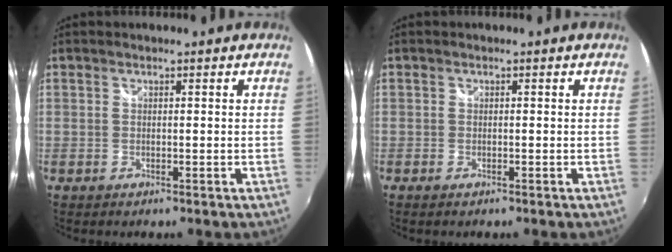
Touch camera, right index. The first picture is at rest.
{"total": 0.7, "force": [-0.5, 0.3, 0.3], "torque": [-0.007, -0.003, -0.012]}